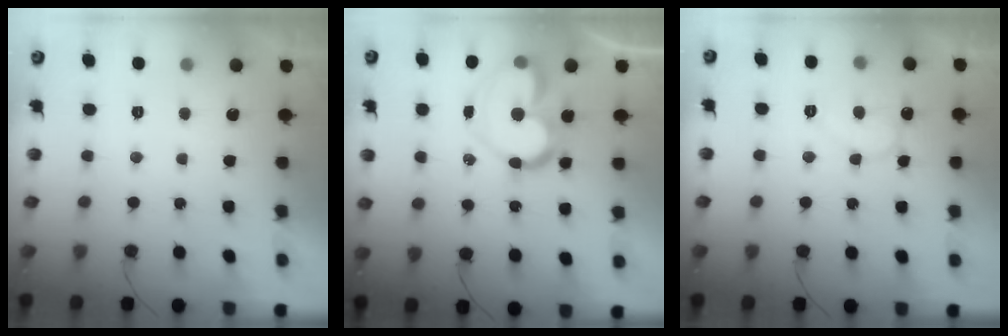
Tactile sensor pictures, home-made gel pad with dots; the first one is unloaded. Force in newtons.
{"total": 15.4, "press": 15.4, "slide": 1.4}
{"total": 8.7, "press": 8.6, "slide": 0.6}